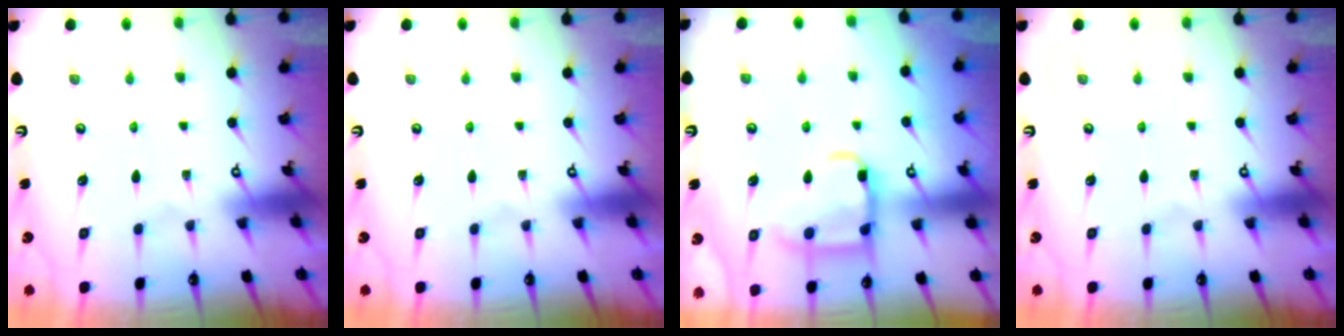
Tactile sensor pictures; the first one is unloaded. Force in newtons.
{"total": 0.0}
{"total": 14.2, "press": 14.1, "slide": 1.4}
{"total": 0.0}